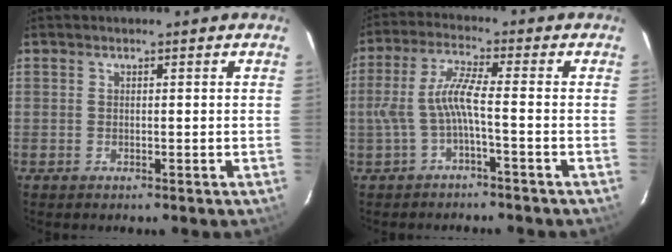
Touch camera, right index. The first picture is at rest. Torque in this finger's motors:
{"motor_torque": [0.94, -0.29, 0.56, 0.17]}